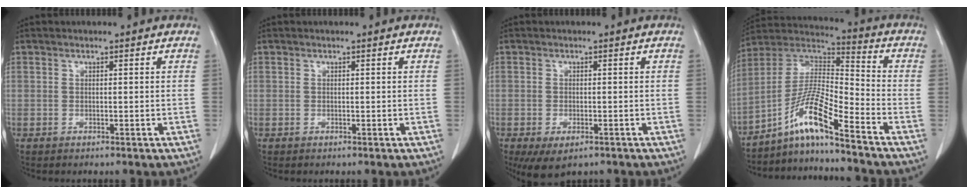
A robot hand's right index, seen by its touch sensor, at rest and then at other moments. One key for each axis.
{"total": 0.0}
{"total": 5.5, "fx": -3.3, "fy": 2.6, "fz": 3.5, "tx": -0.059, "ty": -0.010, "tz": -0.047}
{"total": 10.6, "fx": -7.4, "fy": -0.2, "fz": 7.6, "tx": -0.151, "ty": 0.013, "tz": -0.139}